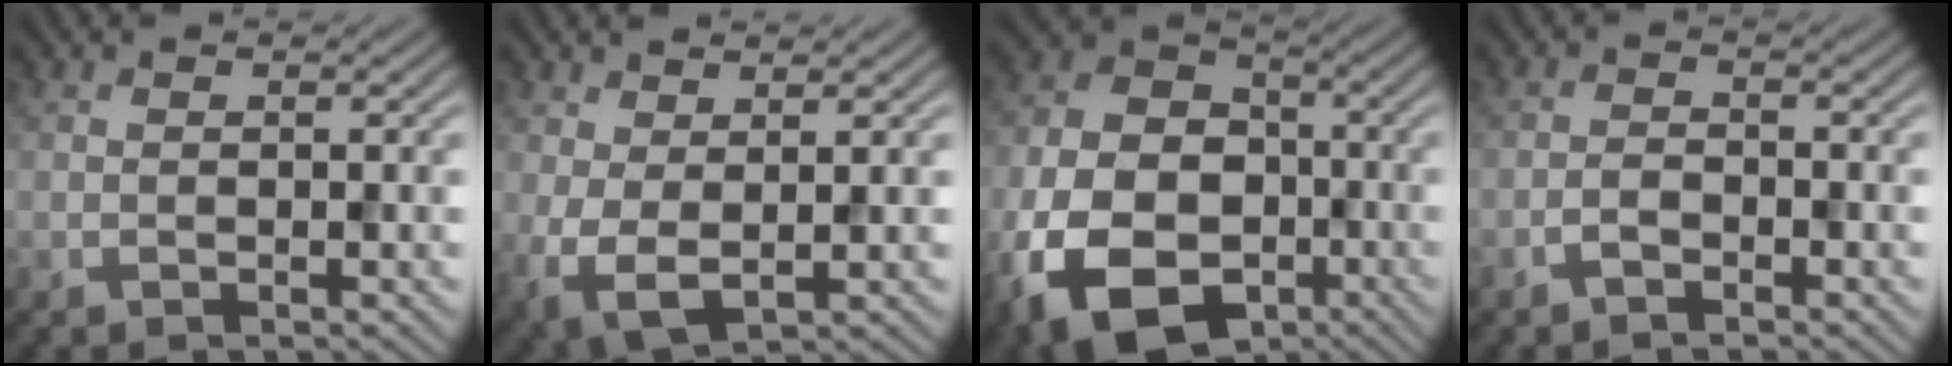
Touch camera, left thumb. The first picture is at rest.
{"total": 4.2, "force": [0.9, 2.1, 3.6], "torque": [-0.090, -0.006, 0.017]}
{"total": 16.0, "force": [-6.6, 11.4, 9.2], "torque": [-0.220, -0.040, -0.126]}
{"total": 1.6, "force": [-1.2, 0.6, 0.8], "torque": [-0.014, 0.003, -0.028]}